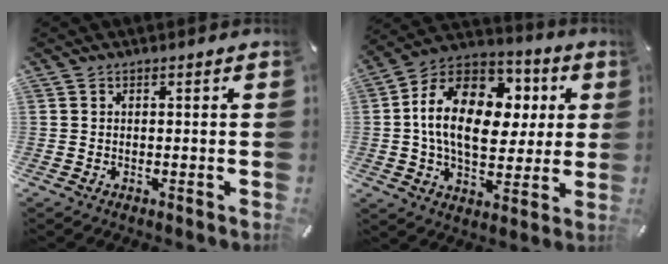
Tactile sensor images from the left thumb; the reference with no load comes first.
{"total": 19.9, "force": [3.1, 13.4, 14.4], "torque": [-0.276, 0.001, 0.053]}